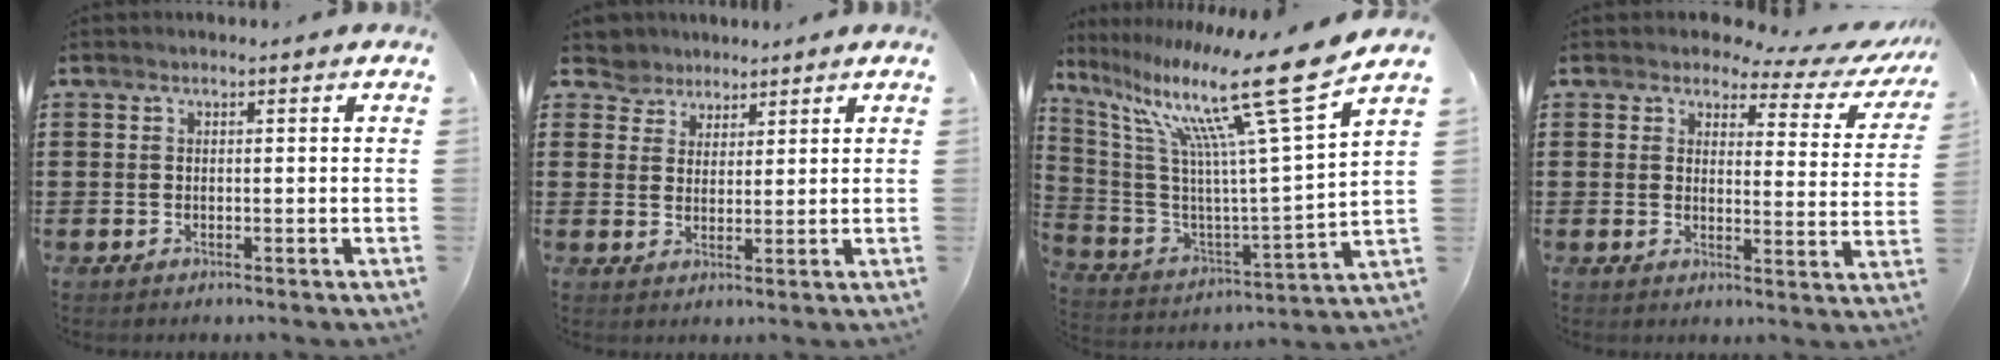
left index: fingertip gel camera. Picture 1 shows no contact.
{"total": 3.8, "force": [3.0, 2.2, -0.3], "torque": [-0.014, 0.001, 0.055]}
{"total": 19.4, "force": [12.8, 1.3, 14.6], "torque": [-0.283, -0.075, 0.194]}
{"total": 3.9, "force": [3.0, 1.7, 1.8], "torque": [-0.046, -0.013, 0.048]}